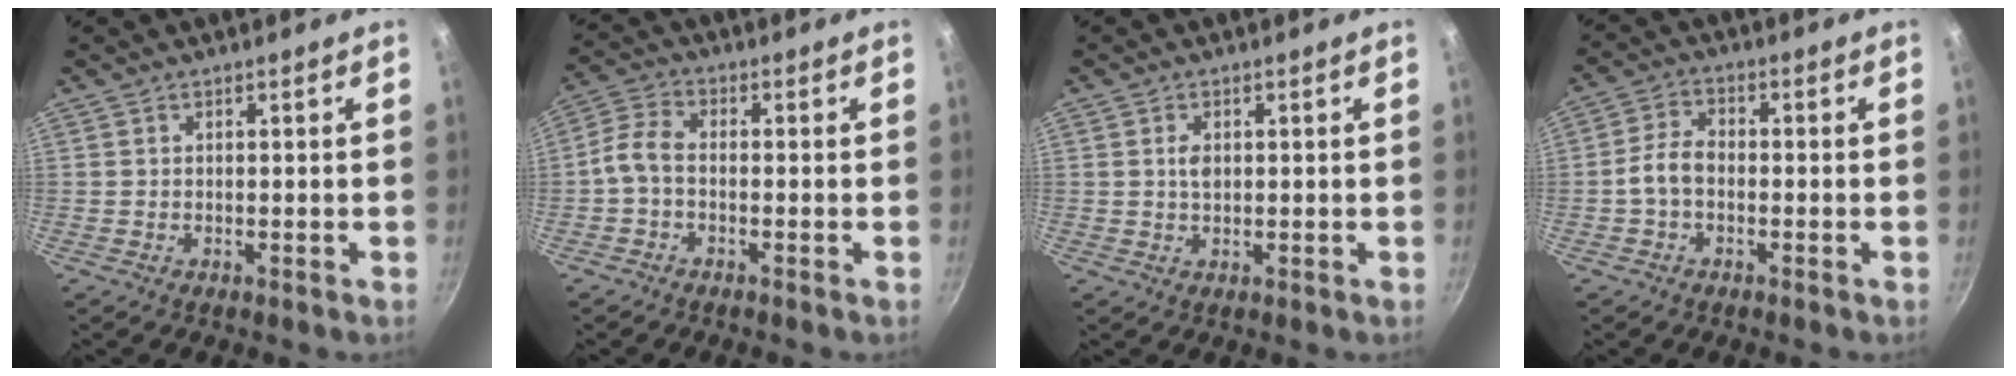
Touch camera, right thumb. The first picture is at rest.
{"total": 5.4, "force": [-1.1, 3.1, 4.3], "torque": [-0.091, 0.019, -0.033]}
{"total": 2.2, "force": [0.4, 1.4, 1.7], "torque": [-0.027, -0.001, 0.009]}
{"total": 5.4, "force": [-1.2, 3.5, 3.9], "torque": [-0.074, 0.021, -0.030]}